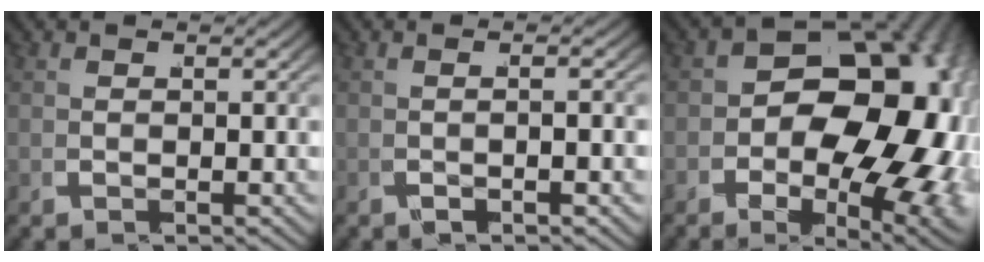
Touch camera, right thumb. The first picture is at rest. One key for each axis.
{"total": 1.6, "fx": -0.6, "fy": 0.4, "fz": 1.5, "tx": -0.033, "ty": 0.007, "tz": -0.008}
{"total": 19.4, "fx": -0.5, "fy": 12.0, "fz": 15.2, "tx": -0.197, "ty": -0.036, "tz": 0.002}